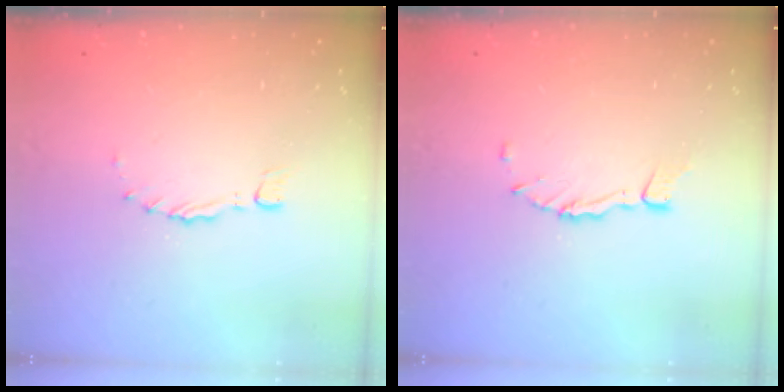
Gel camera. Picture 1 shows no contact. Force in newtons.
{"total": 4.2, "press": 4.2, "slide": 0.1}